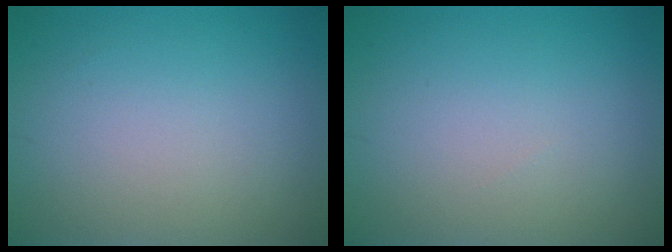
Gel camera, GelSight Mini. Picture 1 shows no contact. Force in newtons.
{"total": 0.0}